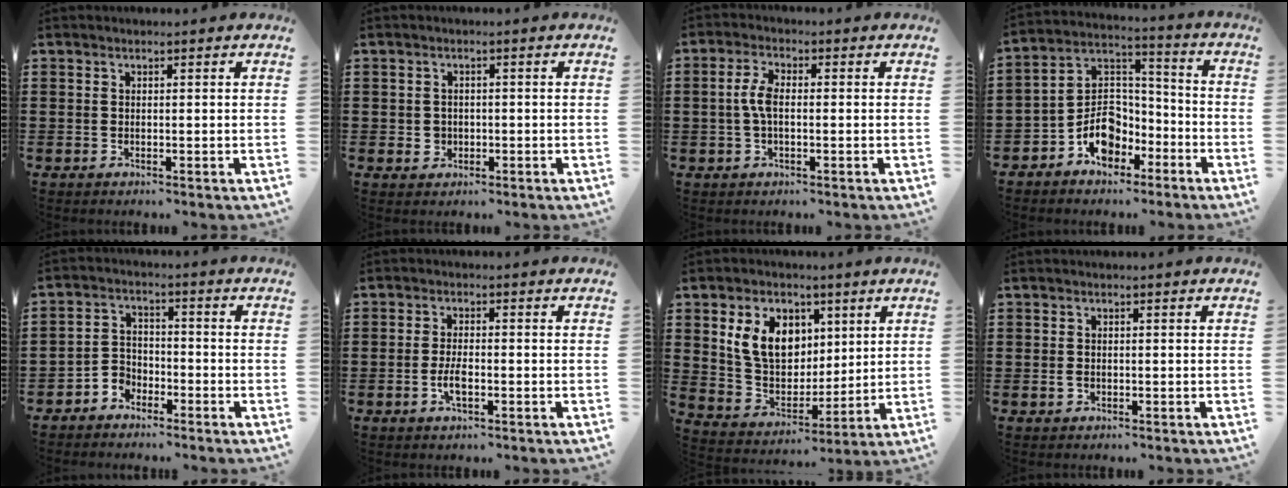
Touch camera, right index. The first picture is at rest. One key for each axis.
{"total": 1.8, "fx": -0.4, "fy": 1.7, "fz": 0.5, "tx": -0.016, "ty": 0.005, "tz": -0.010}
{"total": 4.0, "fx": -0.2, "fy": 1.7, "fz": 3.6, "tx": -0.084, "ty": 0.000, "tz": -0.009}
{"total": 8.7, "fx": -4.7, "fy": 6.0, "fz": 4.1, "tx": -0.098, "ty": 0.013, "tz": -0.093}
{"total": 3.4, "fx": -2.8, "fy": 1.8, "fz": 0.2, "tx": -0.015, "ty": 0.007, "tz": -0.061}
{"total": 3.2, "fx": -1.1, "fy": 1.1, "fz": 2.8, "tx": -0.065, "ty": -0.003, "tz": -0.024}
{"total": 9.6, "fx": 3.4, "fy": 7.1, "fz": 5.4, "tx": -0.134, "ty": 0.017, "tz": 0.063}
{"total": 1.2, "fx": -0.4, "fy": 0.8, "fz": 0.7, "tx": -0.024, "ty": -0.002, "tz": -0.010}